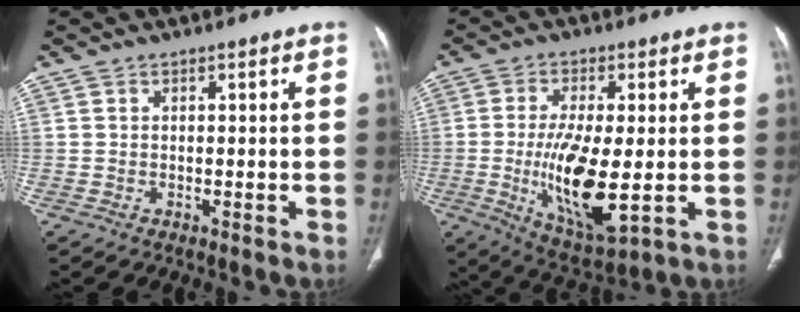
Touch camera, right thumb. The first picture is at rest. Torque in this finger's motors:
{"motor_torque": [3.07, 1.94, 1.59, -1.16, 0.22]}